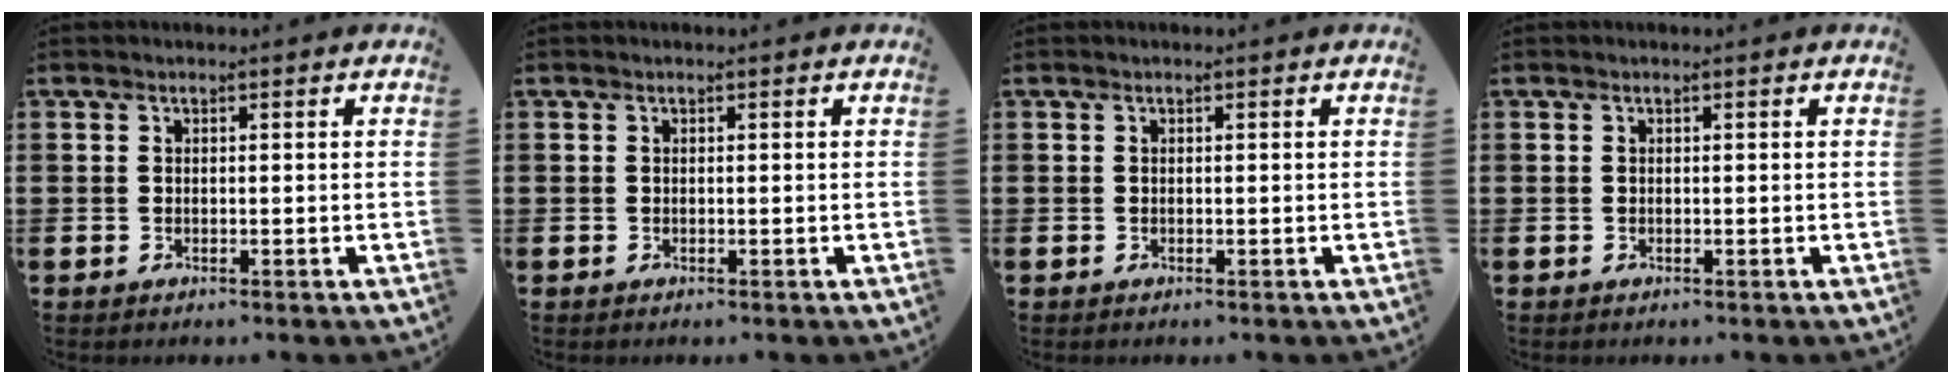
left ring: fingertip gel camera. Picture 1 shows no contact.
{"total": 0.0}
{"total": 0.0}
{"total": 0.0}